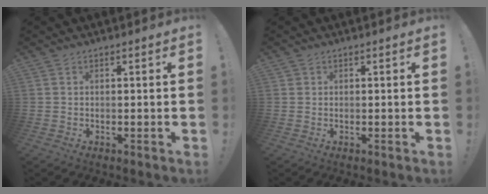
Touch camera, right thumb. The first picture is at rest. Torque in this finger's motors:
{"motor_torque": [-0.03, -0.15, 0.11, -0.05, -0.03]}